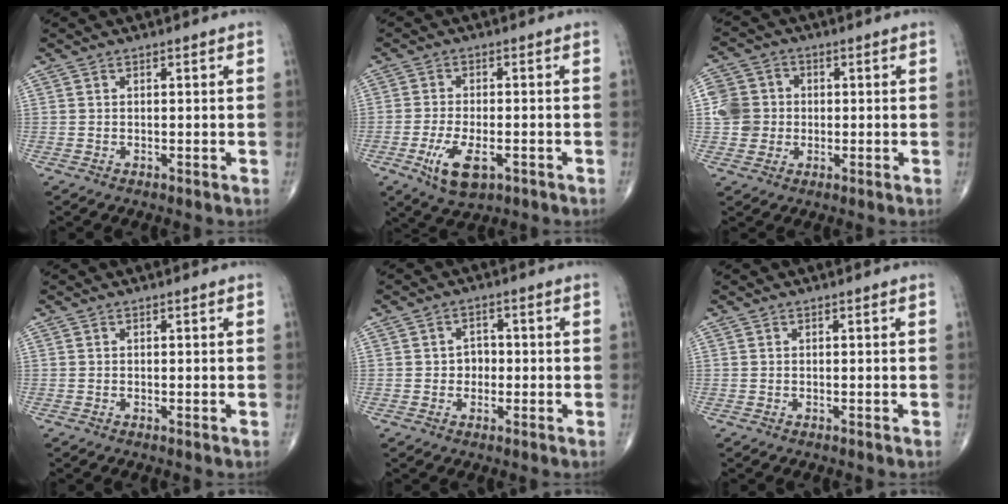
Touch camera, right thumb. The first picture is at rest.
{"total": 7.7, "force": [-3.2, 3.5, 6.1], "torque": [-0.117, 0.000, -0.048]}
{"total": 7.7, "force": [-0.1, 7.2, 2.4], "torque": [-0.026, 0.013, -0.006]}
{"total": 0.0}
{"total": 3.2, "force": [-0.3, 2.7, 1.6], "torque": [-0.002, 0.008, -0.010]}
{"total": 0.0}